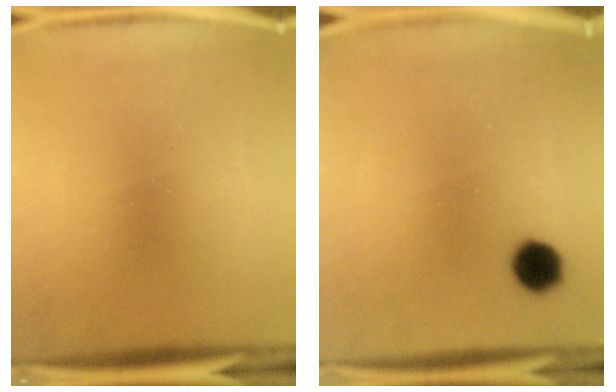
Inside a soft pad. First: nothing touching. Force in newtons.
{"total": 5.5}